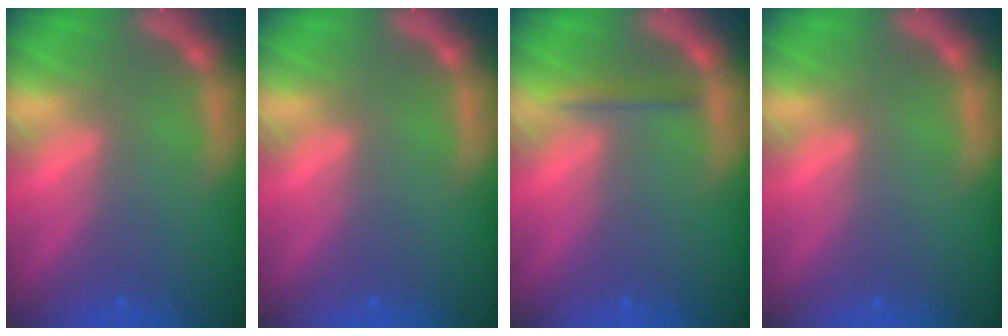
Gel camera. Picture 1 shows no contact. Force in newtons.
{"total": 0.0}
{"total": 1.4}
{"total": 0.0}